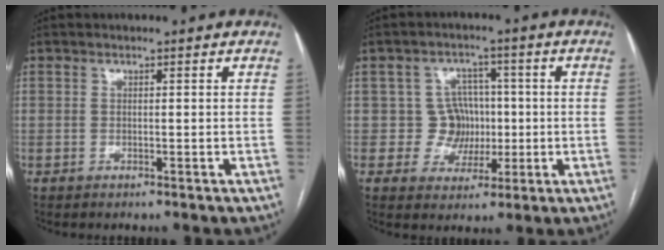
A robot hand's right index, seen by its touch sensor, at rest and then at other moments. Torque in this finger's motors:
{"motor_torque": [0.40, 0.06, -0.01, 0.00]}